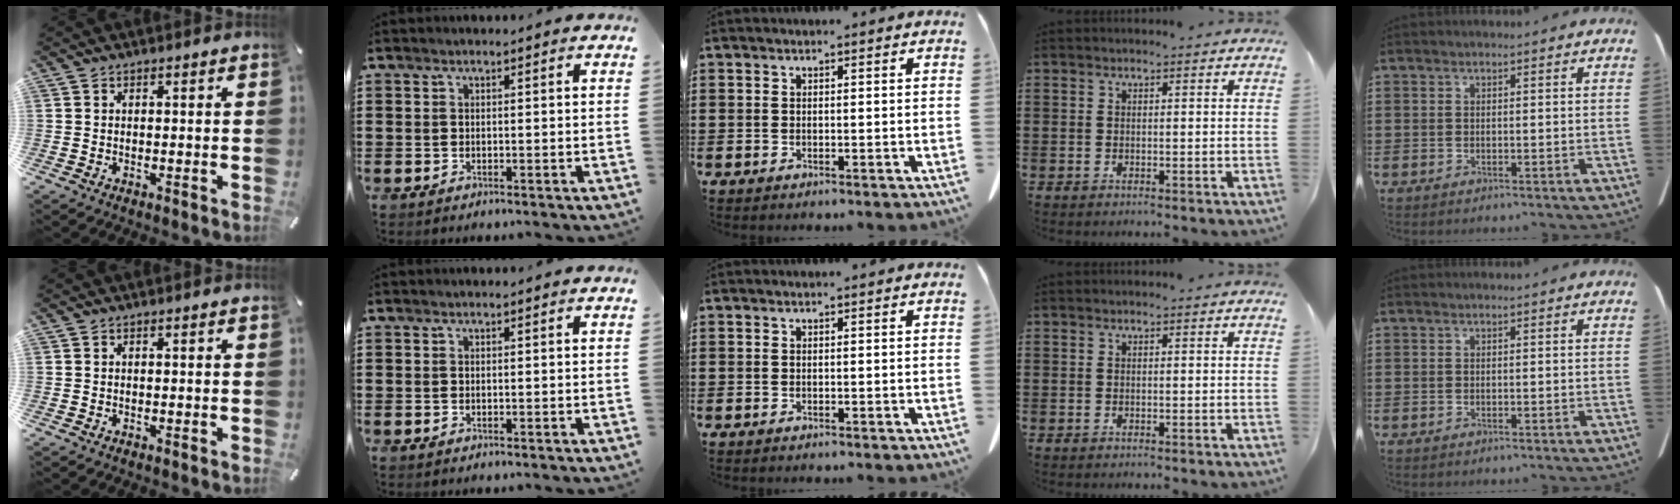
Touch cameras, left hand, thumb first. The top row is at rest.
{}